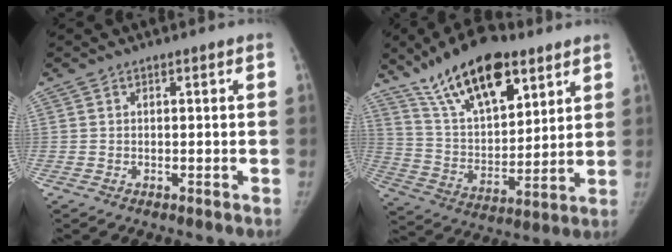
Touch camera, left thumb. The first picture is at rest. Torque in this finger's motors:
{"motor_torque": [2.32, 0.57, 1.54, -1.24, 0.13]}